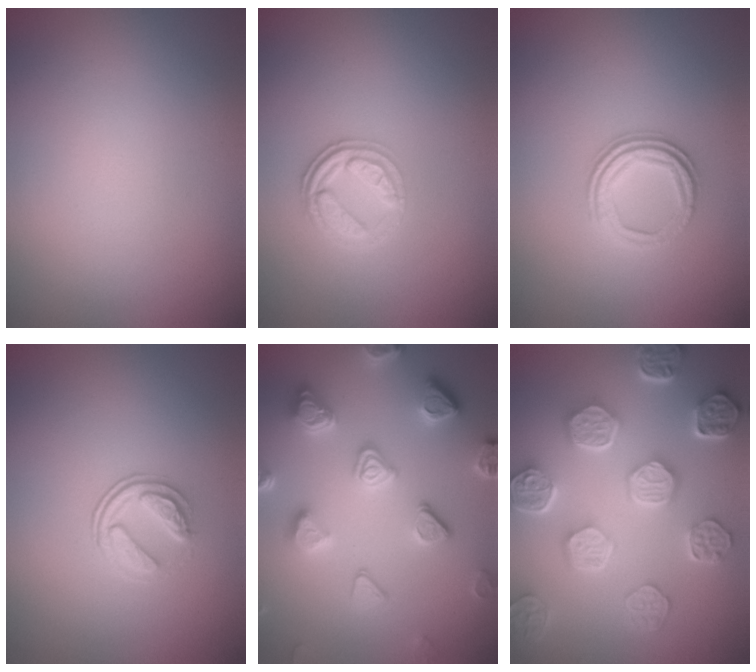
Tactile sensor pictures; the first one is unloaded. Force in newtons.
{"total": 2.6, "press": 2.5, "slide": 0.8}
{"total": 3.1, "press": 2.3, "slide": 2.0}
{"total": 2.3, "press": 1.7, "slide": 1.6}
{"total": 5.4, "press": 4.9, "slide": 2.3}
{"total": 7.7, "press": 5.8, "slide": 5.1}